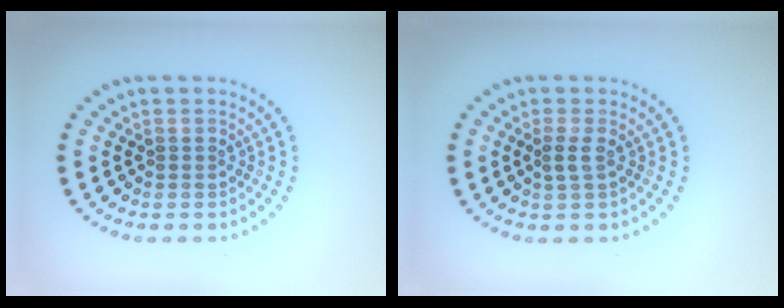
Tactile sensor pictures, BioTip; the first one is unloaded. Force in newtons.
{"total": 1.0, "press": 0.8, "slide": 0.5}